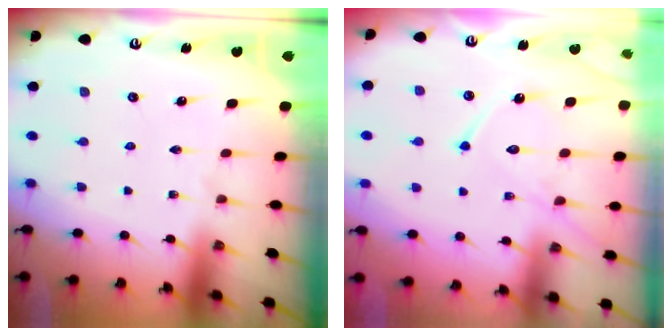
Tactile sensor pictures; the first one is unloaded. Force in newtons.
{"total": 12.3, "press": 12.2, "slide": 1.2}